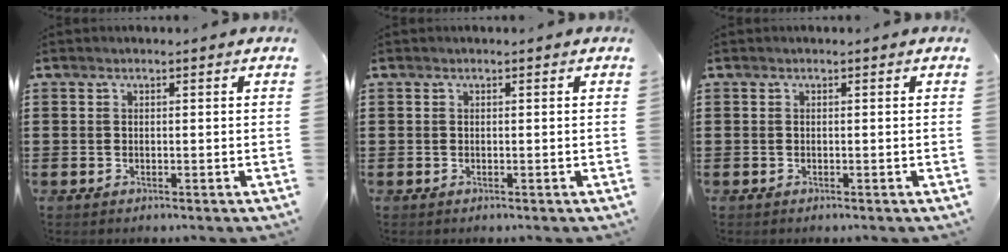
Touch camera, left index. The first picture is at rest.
{"total": 0.0}
{"total": 0.0}